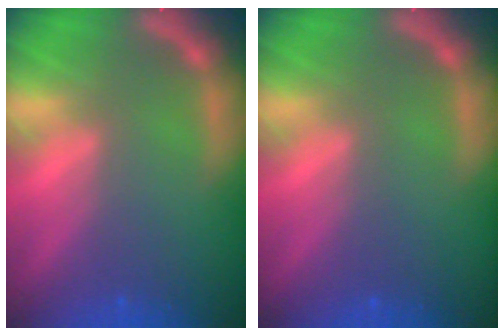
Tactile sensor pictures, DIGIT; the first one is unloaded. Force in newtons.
{"total": 0.0}